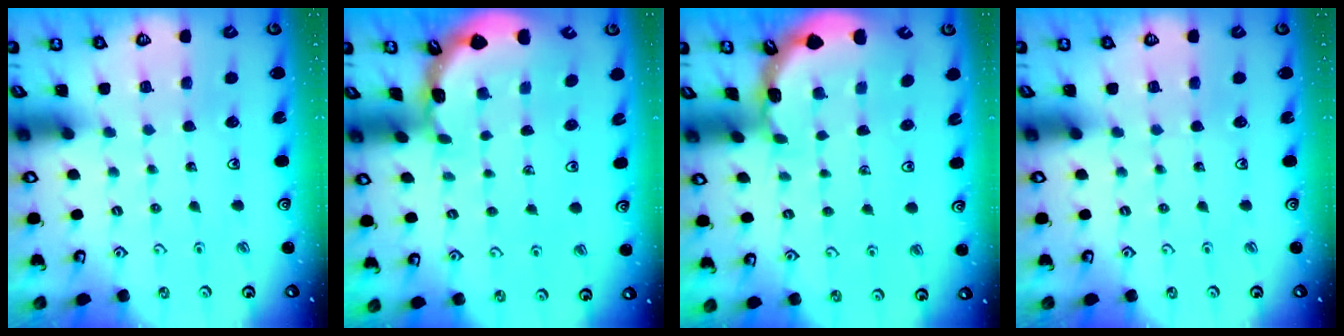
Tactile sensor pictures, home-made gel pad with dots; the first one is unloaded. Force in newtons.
{"total": 1.8, "press": 1.8, "slide": 0.1}
{"total": 1.6, "press": 1.6, "slide": 0.2}
{"total": 0.0}